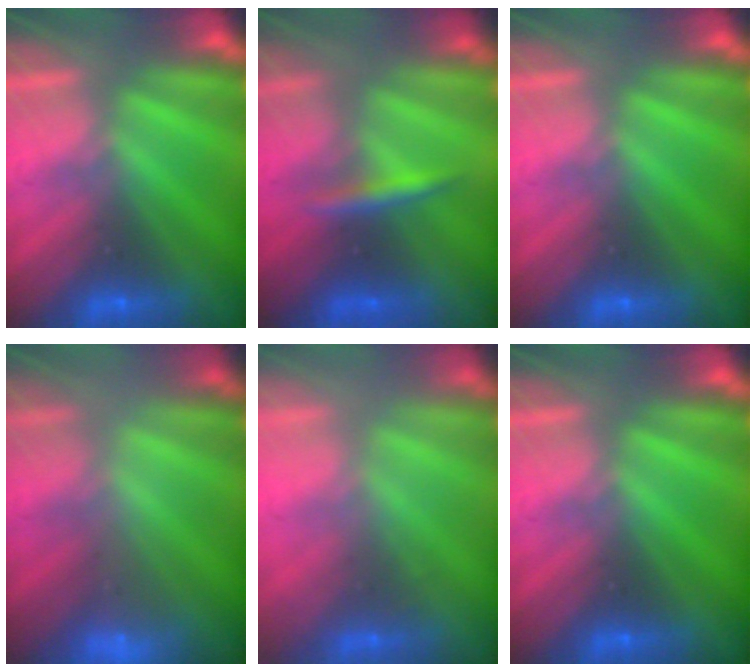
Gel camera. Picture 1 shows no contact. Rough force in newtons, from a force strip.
{"total": 2.4}
{"total": 0.0}
{"total": 2.3}
{"total": 2.3}
{"total": 0.0}